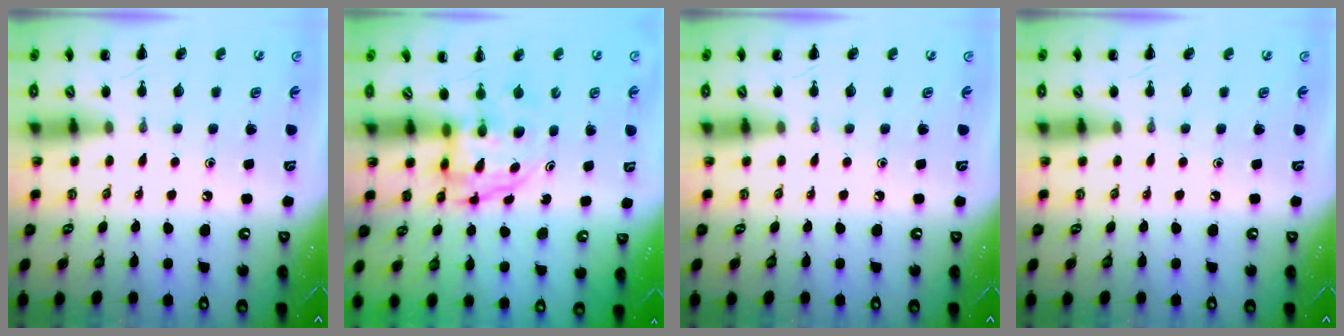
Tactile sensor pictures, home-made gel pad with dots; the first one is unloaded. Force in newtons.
{"total": 3.8, "press": 3.8, "slide": 0.3}
{"total": 0.0}
{"total": 0.0}